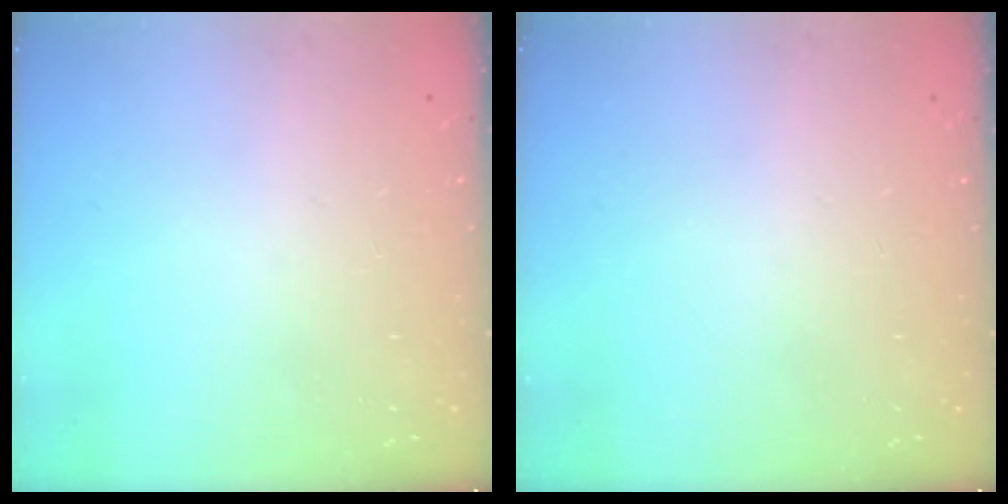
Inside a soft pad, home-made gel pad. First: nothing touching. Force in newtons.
{"total": 0.0}